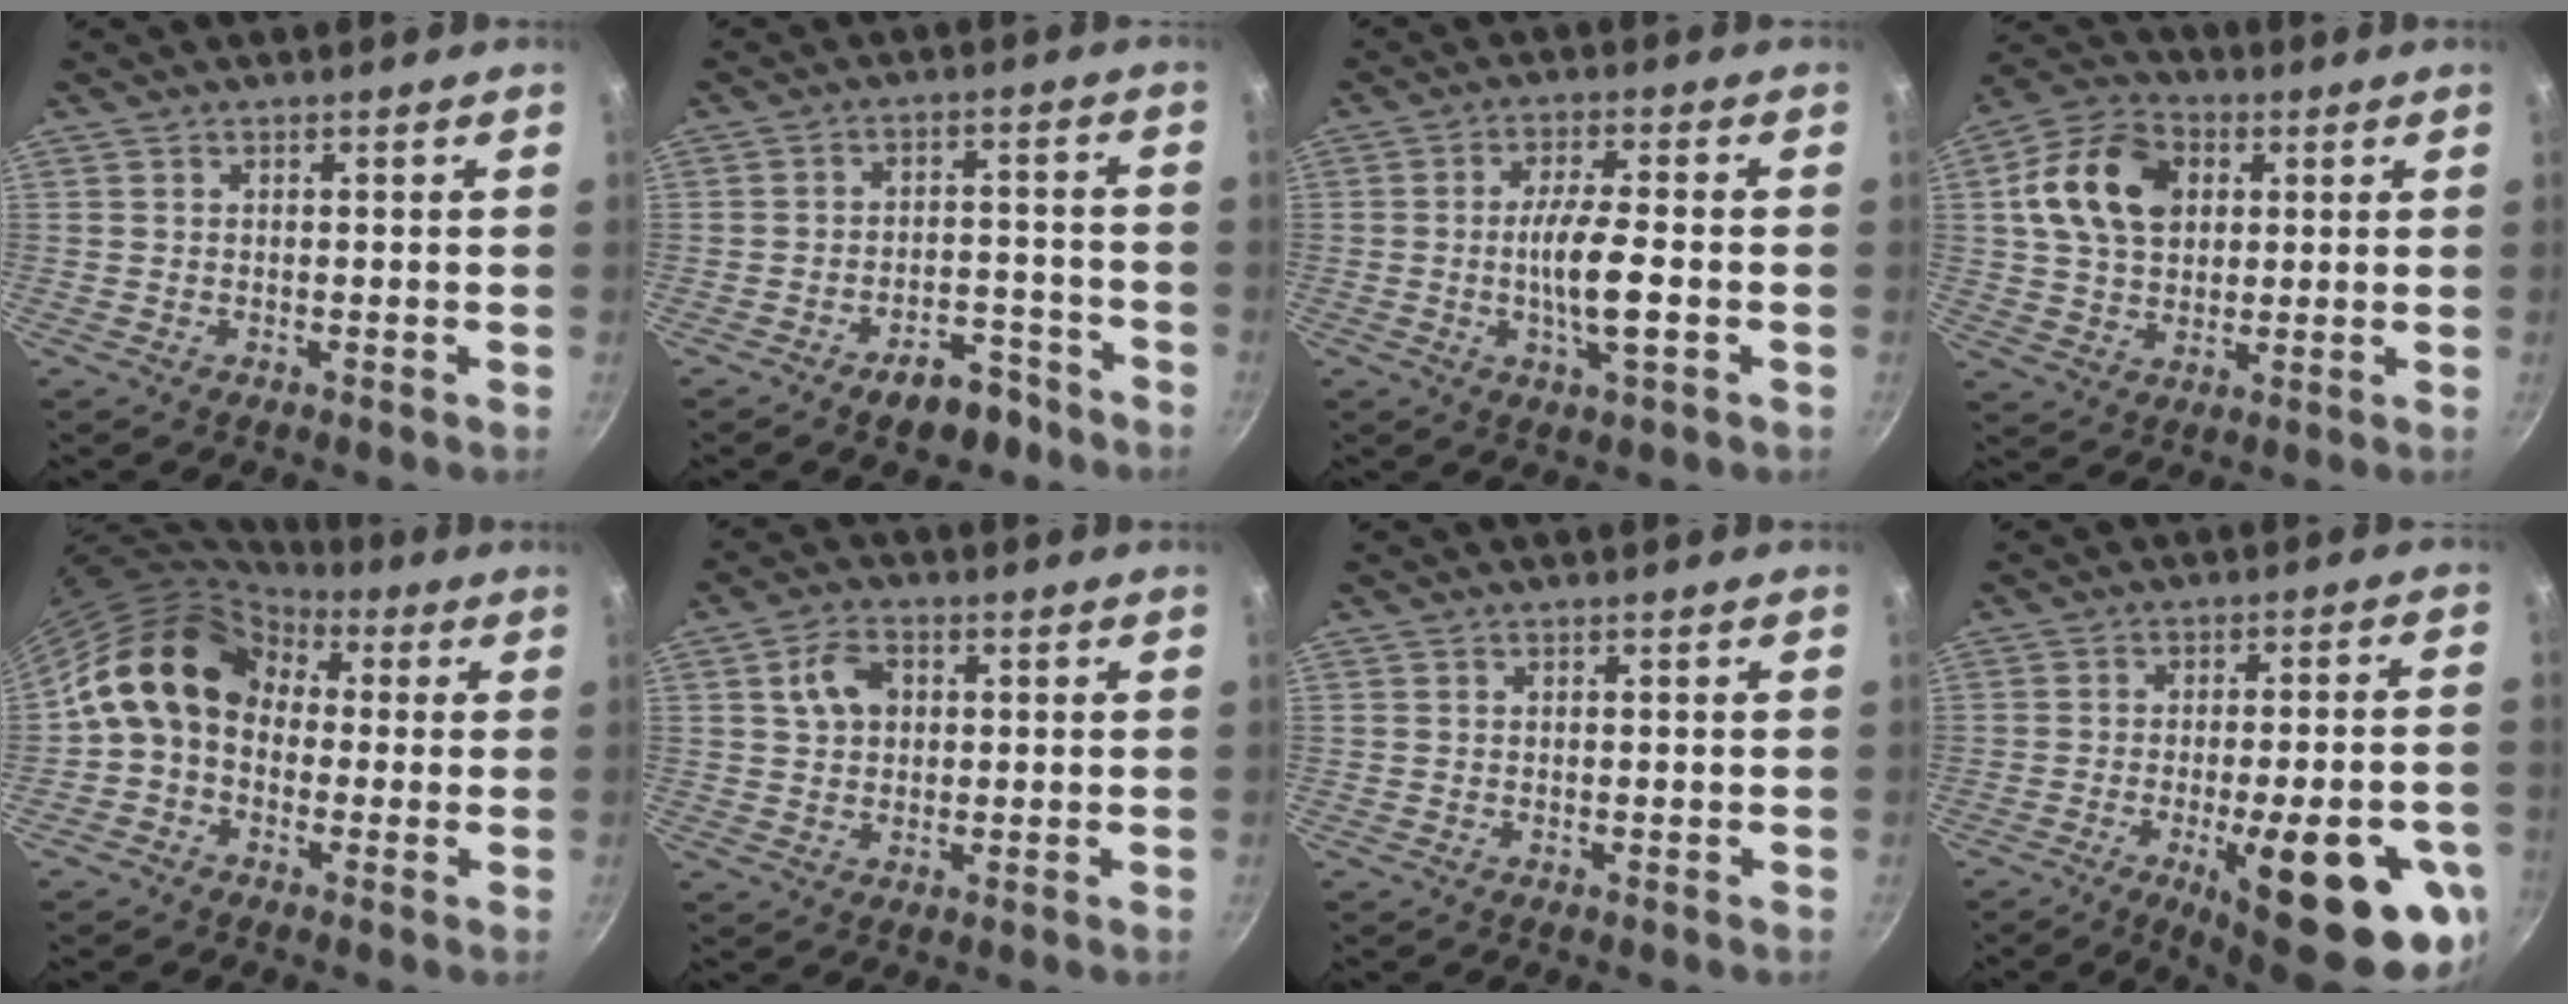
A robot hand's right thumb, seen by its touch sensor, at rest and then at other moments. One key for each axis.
{"total": 7.7, "fx": -5.3, "fy": 4.0, "fz": 4.0, "tx": -0.033, "ty": 0.050, "tz": -0.071}
{"total": 8.8, "fx": -1.7, "fy": 1.8, "fz": 8.4, "tx": -0.156, "ty": 0.008, "tz": -0.035}
{"total": 14.8, "fx": 3.6, "fy": 10.7, "fz": 9.5, "tx": -0.149, "ty": 0.006, "tz": 0.052}
{"total": 12.3, "fx": 1.8, "fy": 9.5, "fz": 7.6, "tx": -0.096, "ty": 0.027, "tz": 0.009}
{"total": 6.1, "fx": 1.4, "fy": 4.5, "fz": 3.8, "tx": -0.052, "ty": 0.008, "tz": 0.021}
{"total": 0.0}
{"total": 21.7, "fx": -7.9, "fy": 6.2, "fz": 19.3, "tx": -0.230, "ty": 0.013, "tz": -0.098}